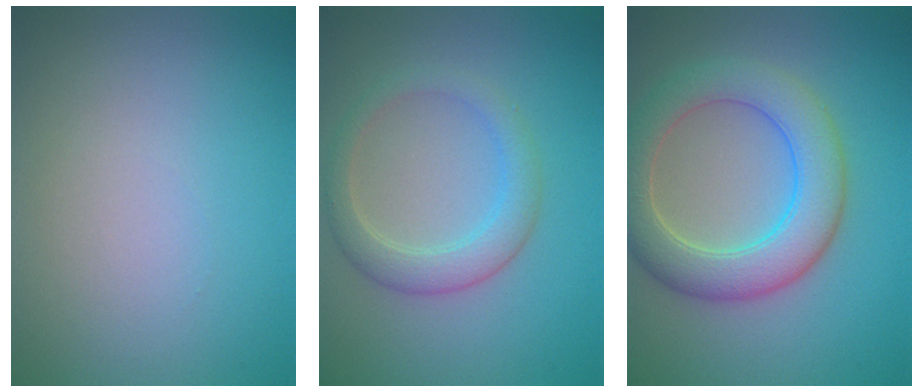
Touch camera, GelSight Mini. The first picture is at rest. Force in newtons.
{"total": 2.8, "press": 2.8, "slide": 0.2}
{"total": 6.3, "press": 6.3, "slide": 0.2}